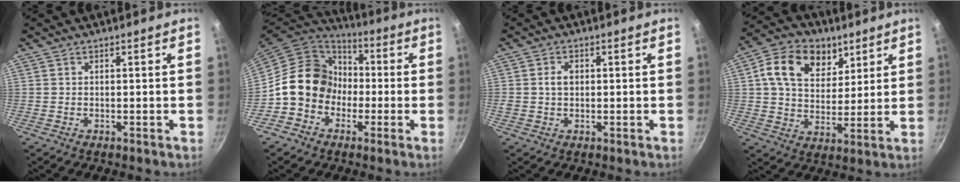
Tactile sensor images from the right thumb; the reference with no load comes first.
{"total": 15.0, "force": [-1.9, 12.9, 7.4], "torque": [-0.078, 0.049, -0.046]}
{"total": 2.7, "force": [0.3, 2.0, 1.8], "torque": [-0.023, 0.004, 0.004]}
{"total": 14.5, "force": [6.3, 10.3, 8.0], "torque": [-0.113, -0.019, 0.097]}